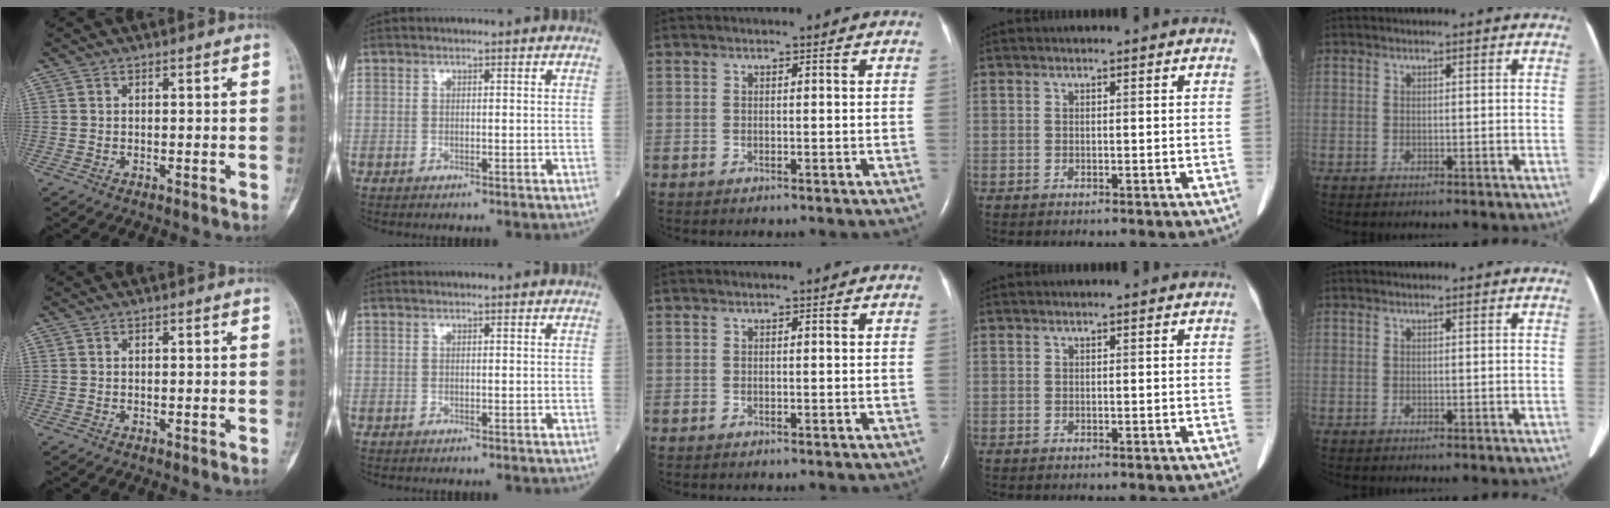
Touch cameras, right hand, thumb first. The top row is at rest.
{}